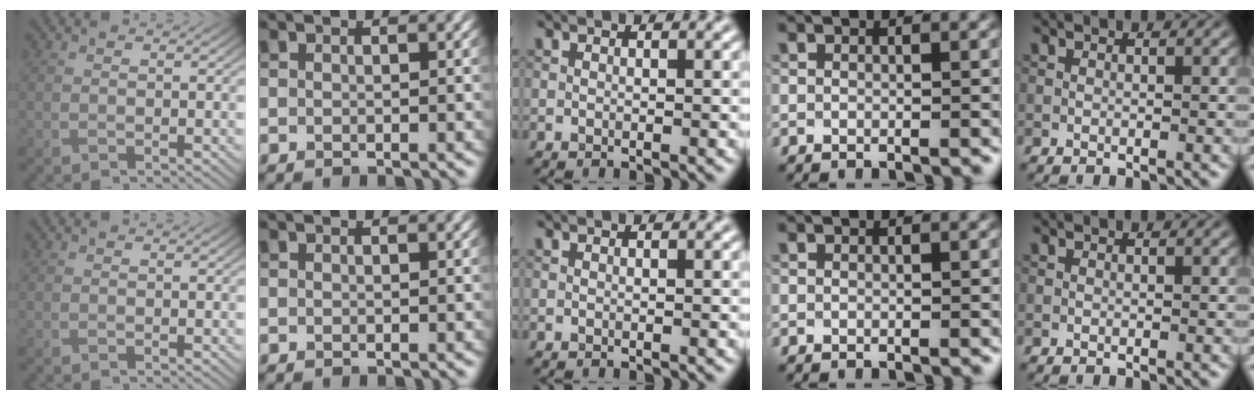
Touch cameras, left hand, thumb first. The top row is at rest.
{}